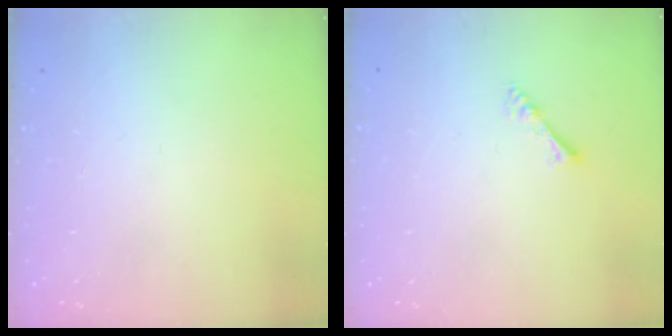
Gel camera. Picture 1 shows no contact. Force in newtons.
{"total": 2.9, "press": 2.8, "slide": 0.5}